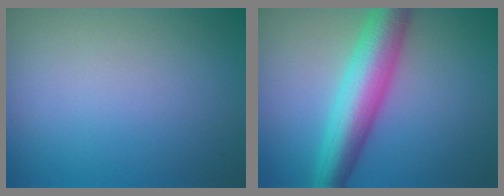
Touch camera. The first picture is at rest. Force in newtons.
{"total": 7.4, "press": 7.4, "slide": 0.0}